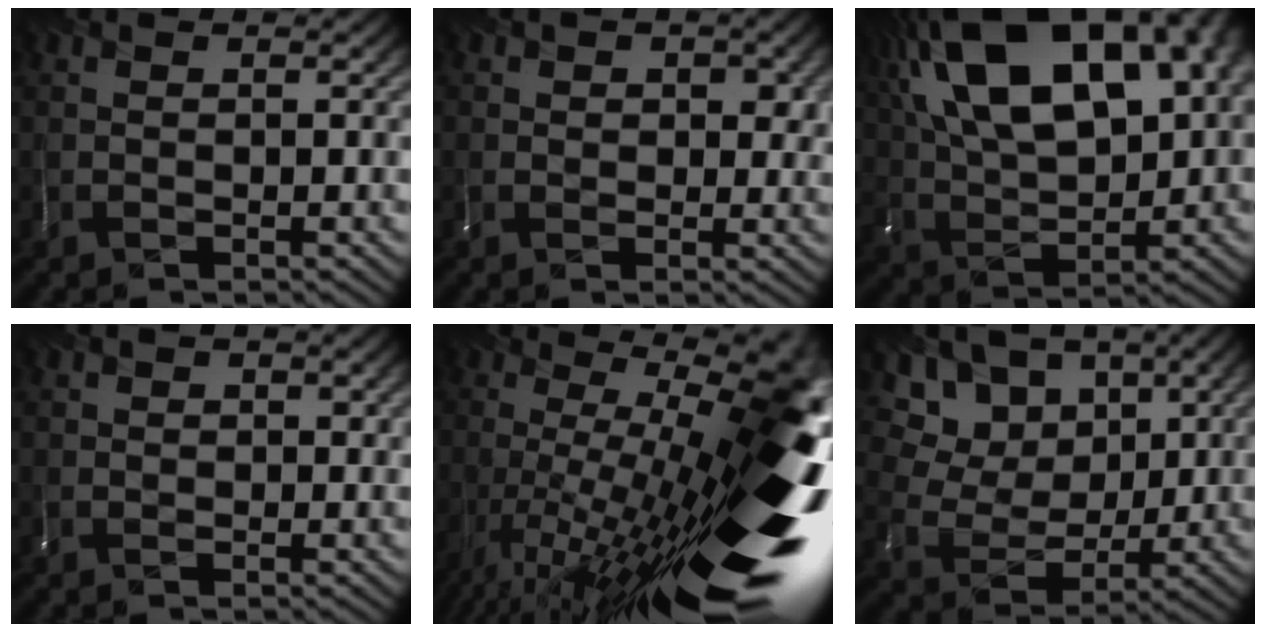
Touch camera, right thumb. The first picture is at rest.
{"total": 3.2, "force": [0.9, 2.3, 2.0], "torque": [-0.020, -0.010, 0.022]}
{"total": 20.7, "force": [7.7, 11.1, 15.6], "torque": [-0.285, 0.046, 0.117]}
{"total": 1.1, "force": [0.4, 1.0, 0.4], "torque": [0.004, -0.007, 0.014]}
{"total": 20.6, "force": [-4.6, 5.1, 19.4], "torque": [-0.244, 0.003, -0.080]}
{"total": 13.5, "force": [6.5, 10.3, 5.9], "torque": [-0.175, 0.015, 0.145]}